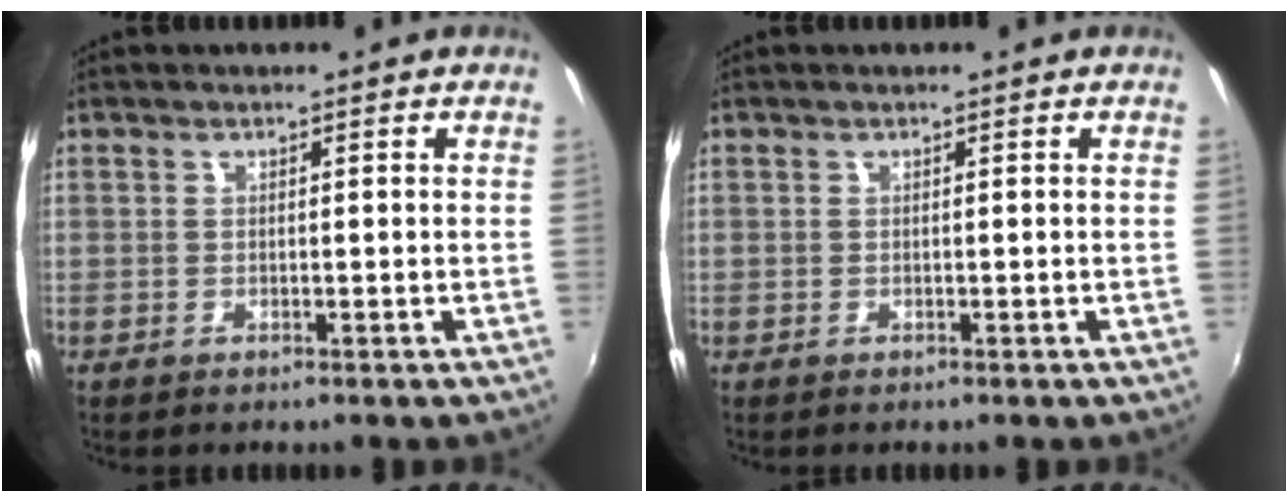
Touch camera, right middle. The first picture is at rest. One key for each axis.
{"total": 0.0}